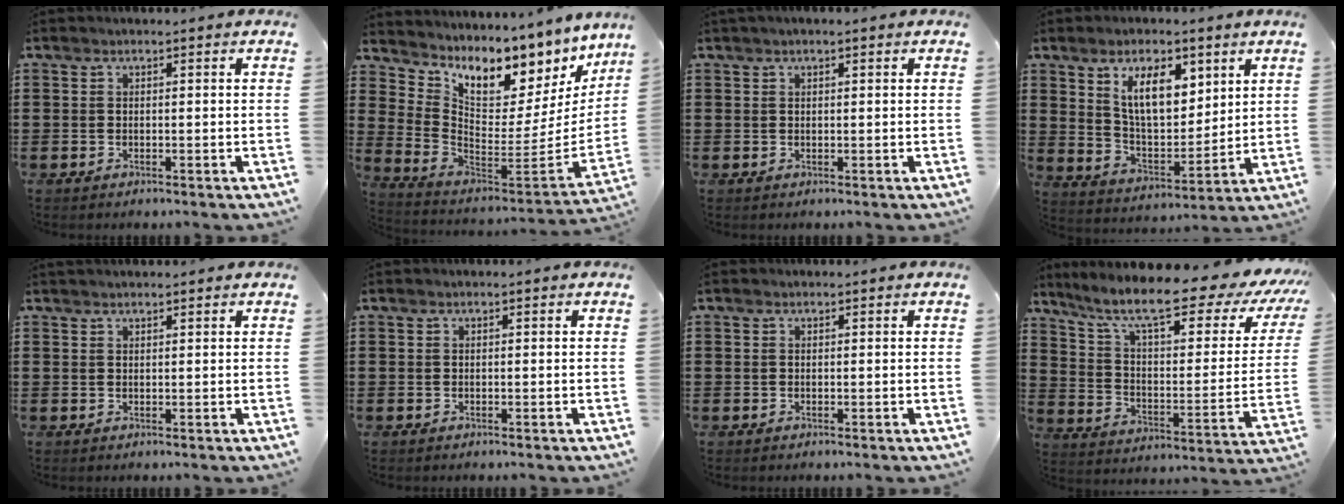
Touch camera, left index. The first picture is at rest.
{"total": 8.5, "force": [7.4, 2.8, 3.0], "torque": [-0.088, -0.072, 0.125]}
{"total": 0.8, "force": [0.4, 0.2, 0.6], "torque": [-0.012, 0.002, 0.007]}
{"total": 10.0, "force": [5.6, 4.6, 6.8], "torque": [-0.128, -0.007, 0.099]}
{"total": 0.9, "force": [0.9, 0.1, 0.2], "torque": [-0.006, 0.000, 0.017]}
{"total": 0.0}
{"total": 0.0}
{"total": 12.4, "force": [9.1, 1.6, 8.3], "torque": [-0.176, -0.057, 0.146]}